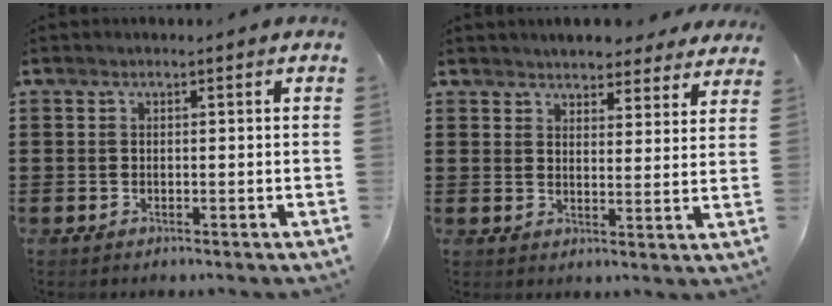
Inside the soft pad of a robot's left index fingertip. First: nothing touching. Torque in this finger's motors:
{"motor_torque": [2.14, 0.00, 0.33, 0.11]}